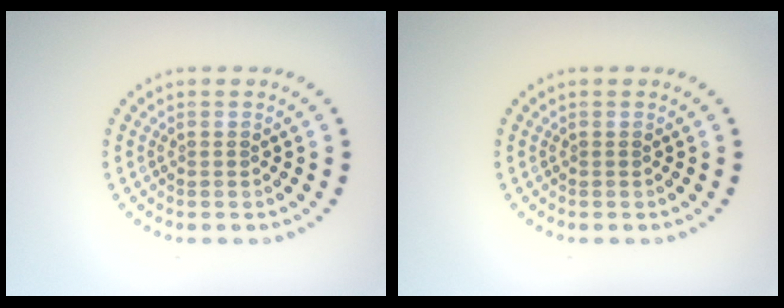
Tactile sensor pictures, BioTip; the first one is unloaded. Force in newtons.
{"total": 0.0}